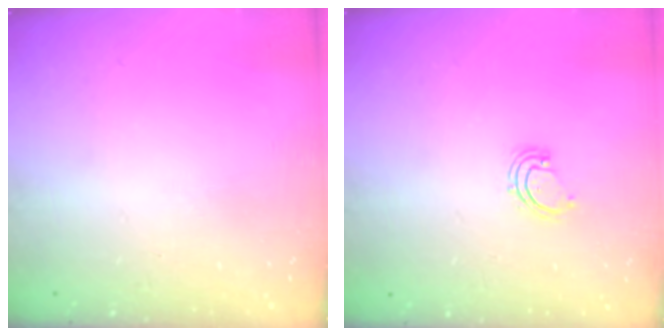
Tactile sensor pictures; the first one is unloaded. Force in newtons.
{"total": 2.6, "press": 2.6, "slide": 0.3}